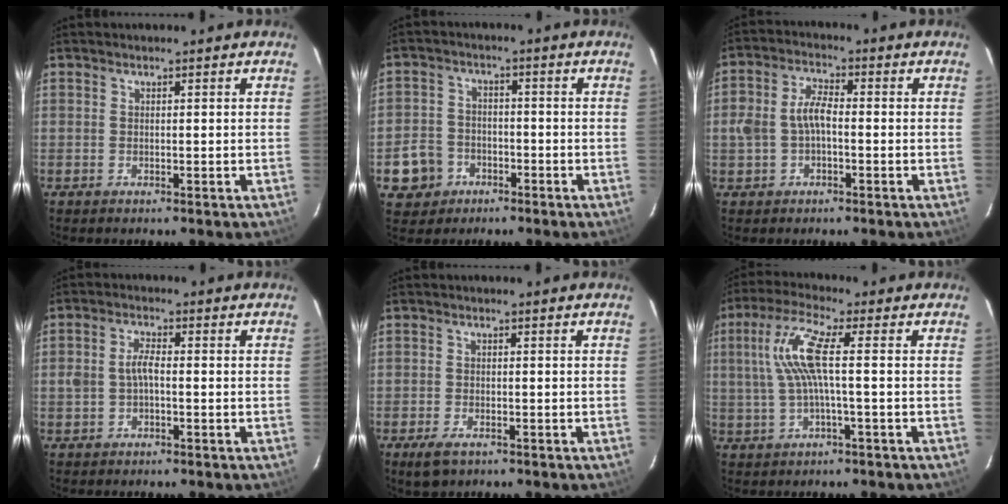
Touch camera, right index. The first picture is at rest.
{"total": 7.6, "force": [-3.5, 6.6, 1.8], "torque": [-0.059, 0.018, -0.052]}
{"total": 6.0, "force": [-1.0, 3.5, 4.8], "torque": [-0.101, 0.016, -0.015]}
{"total": 3.4, "force": [-0.7, 1.7, 2.9], "torque": [-0.061, 0.009, -0.009]}
{"total": 3.8, "force": [-2.6, 1.9, 2.2], "torque": [-0.051, -0.013, -0.045]}
{"total": 8.2, "force": [0.3, 0.4, 8.2], "torque": [-0.168, 0.005, 0.013]}